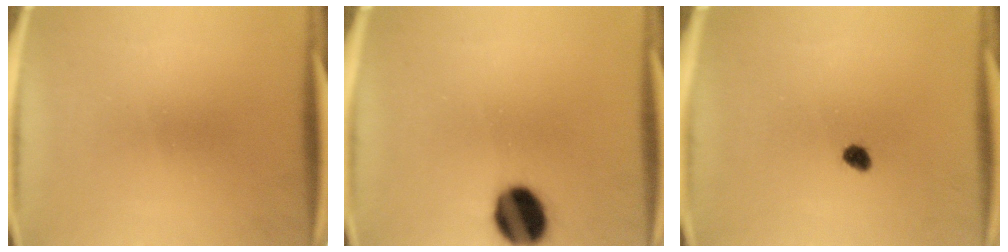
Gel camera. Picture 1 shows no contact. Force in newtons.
{"total": 12.2}
{"total": 2.0}